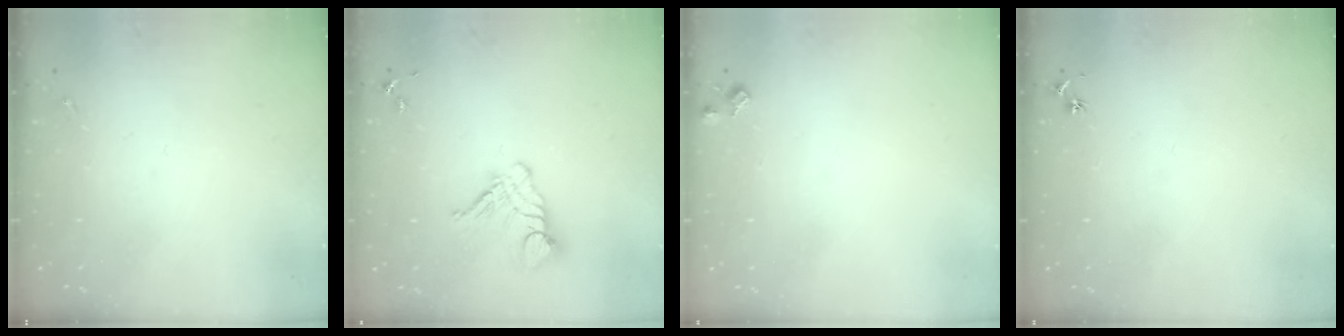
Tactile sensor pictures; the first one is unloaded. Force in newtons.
{"total": 10.7, "press": 10.6, "slide": 1.1}
{"total": 5.7, "press": 5.6, "slide": 0.9}
{"total": 3.0, "press": 2.9, "slide": 0.4}